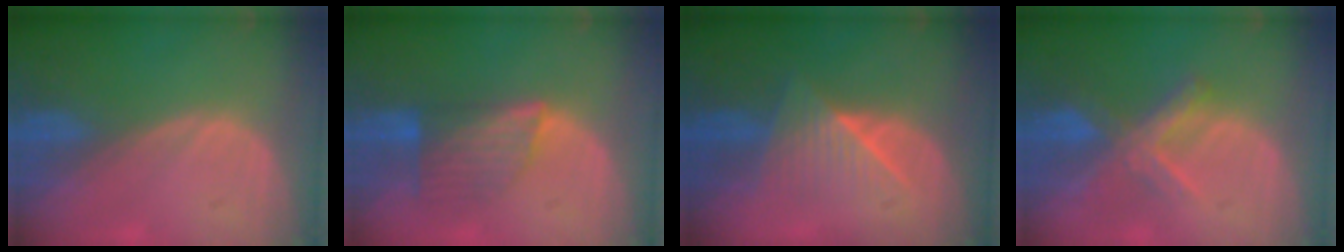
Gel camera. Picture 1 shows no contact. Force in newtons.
{"total": 7.2, "press": 6.5, "slide": 3.1}
{"total": 6.4, "press": 6.1, "slide": 1.9}
{"total": 6.9, "press": 6.1, "slide": 3.2}